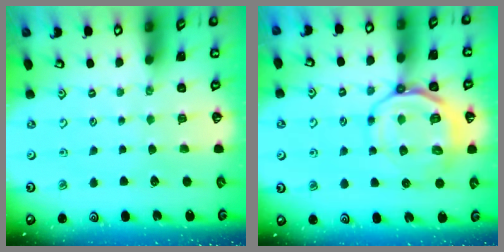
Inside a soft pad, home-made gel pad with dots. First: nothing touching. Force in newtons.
{"total": 11.5, "press": 11.2, "slide": 2.6}